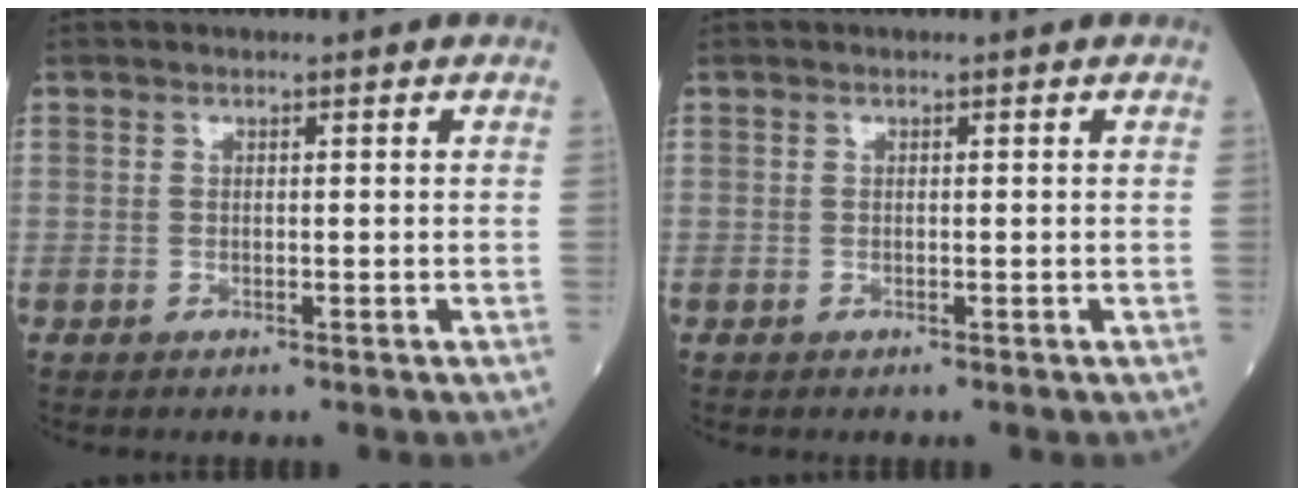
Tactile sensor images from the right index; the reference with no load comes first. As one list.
[{"total": 0.0}]